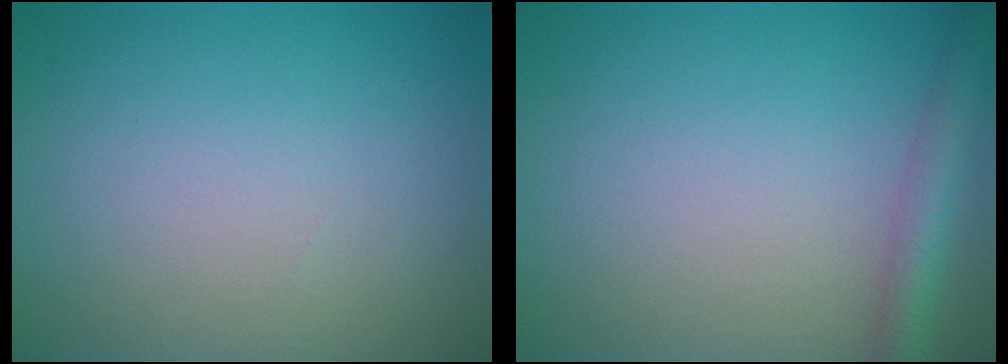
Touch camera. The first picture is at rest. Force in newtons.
{"total": 2.9, "press": 2.9, "slide": 0.1}